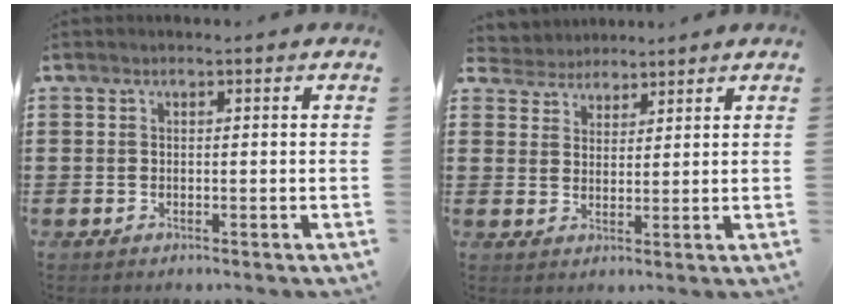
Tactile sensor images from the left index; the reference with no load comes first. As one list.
[{"total": 3.3, "force": [3.0, 1.3, -0.6], "torque": [-0.007, -0.009, 0.055]}]